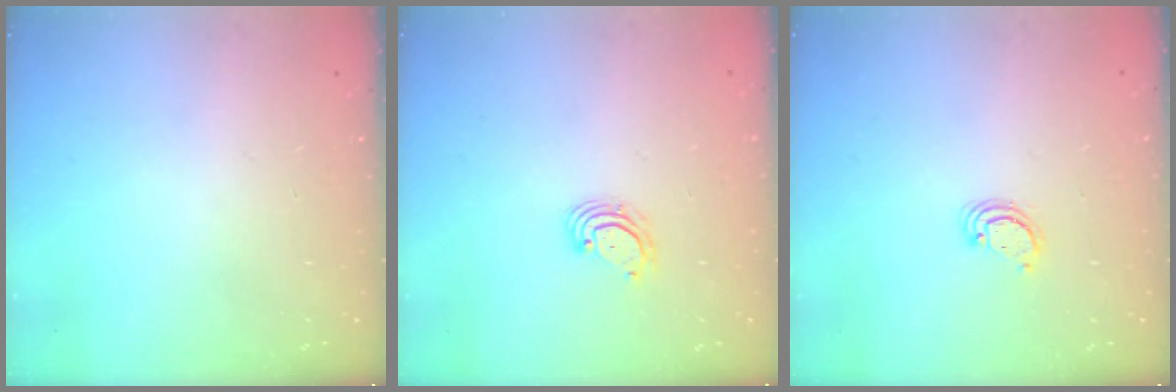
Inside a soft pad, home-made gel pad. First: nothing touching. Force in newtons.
{"total": 2.9, "press": 2.9, "slide": 0.1}
{"total": 2.3, "press": 2.3, "slide": 0.2}